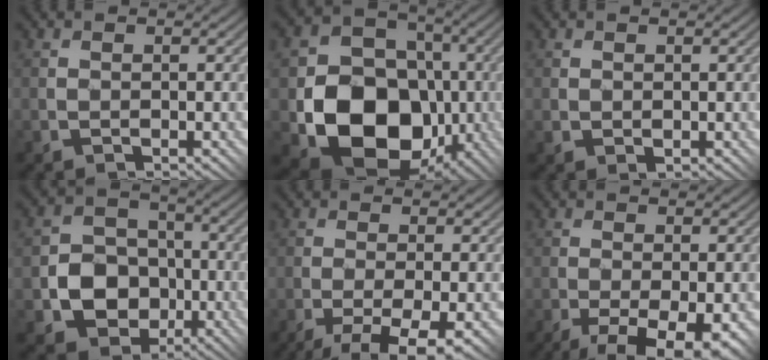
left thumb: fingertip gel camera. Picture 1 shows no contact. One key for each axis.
{"total": 14.2, "fx": -3.5, "fy": 11.2, "fz": 8.1, "tx": -0.143, "ty": -0.029, "tz": -0.065}
{"total": 0.8, "fx": 0.2, "fy": 0.5, "fz": 0.6, "tx": -0.014, "ty": -0.003, "tz": 0.008}
{"total": 9.1, "fx": -2.7, "fy": 7.6, "fz": 4.3, "tx": -0.082, "ty": -0.021, "tz": -0.076}
{"total": 7.9, "fx": -5.0, "fy": 1.7, "fz": 5.9, "tx": -0.115, "ty": -0.025, "tz": -0.072}
{"total": 9.7, "fx": -5.7, "fy": 3.6, "fz": 7.0, "tx": -0.098, "ty": -0.026, "tz": -0.073}